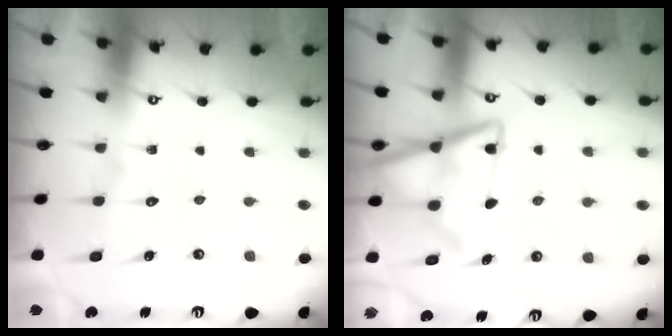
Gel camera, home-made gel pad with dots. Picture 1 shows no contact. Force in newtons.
{"total": 11.0, "press": 10.9, "slide": 1.3}